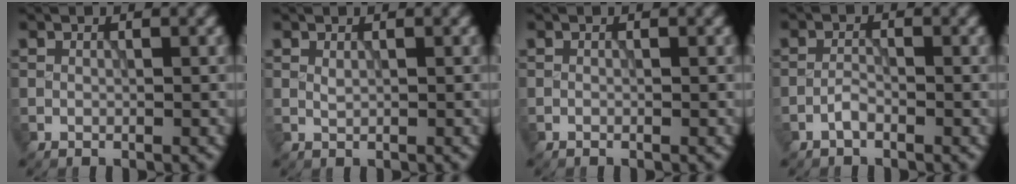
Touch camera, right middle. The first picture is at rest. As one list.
[{"total": 0.5, "force": [0.3, 0.2, 0.4], "torque": [-0.011, 0.000, 0.006]}, {"total": 0.0}, {"total": 1.1, "force": [-0.8, 0.3, 0.7], "torque": [-0.013, 0.004, -0.019]}]